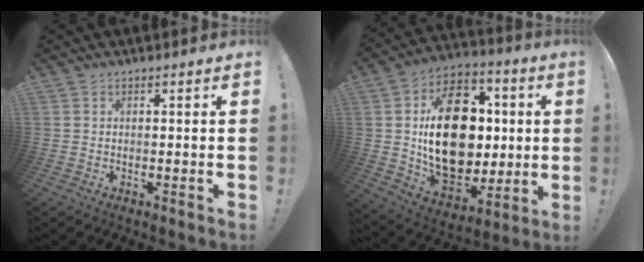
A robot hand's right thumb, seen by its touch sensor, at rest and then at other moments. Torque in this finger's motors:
{"motor_torque": [0.37, 2.75, 2.77, 0.00, 0.87]}